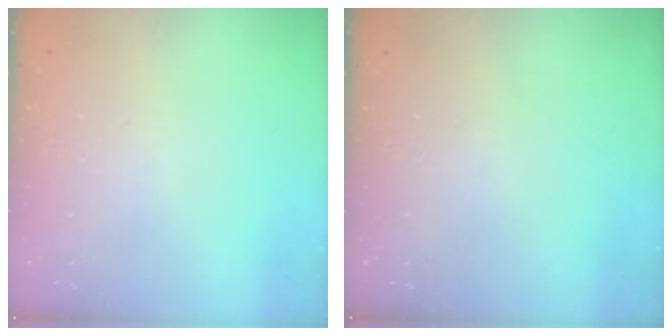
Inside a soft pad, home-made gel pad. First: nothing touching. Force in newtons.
{"total": 0.0}